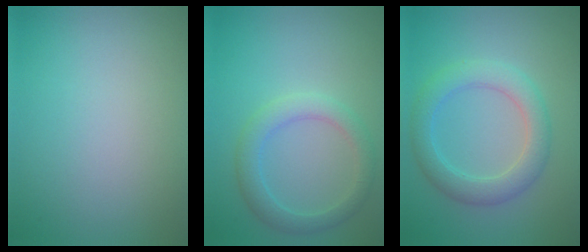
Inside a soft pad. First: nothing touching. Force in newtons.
{"total": 2.9, "press": 2.9, "slide": 0.2}
{"total": 3.8, "press": 3.8, "slide": 0.1}